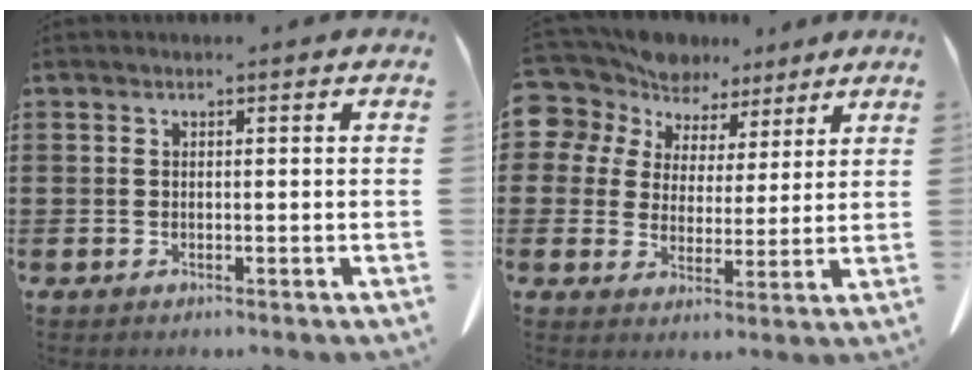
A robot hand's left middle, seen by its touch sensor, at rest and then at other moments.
{"total": 7.5, "force": [5.8, 4.7, 0.6], "torque": [-0.062, -0.023, 0.107]}